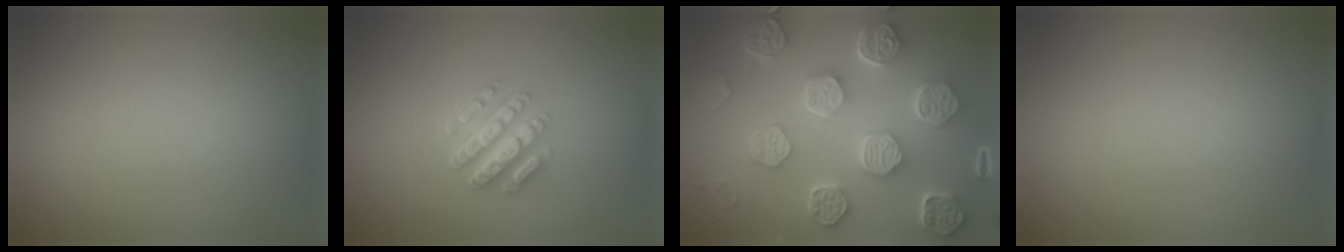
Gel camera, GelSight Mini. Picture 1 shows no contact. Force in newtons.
{"total": 4.5, "press": 3.4, "slide": 2.9}
{"total": 8.6, "press": 6.6, "slide": 5.5}
{"total": 0.0}